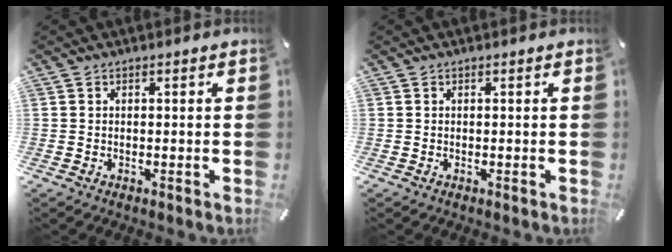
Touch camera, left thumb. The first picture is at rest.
{"total": 0.0}